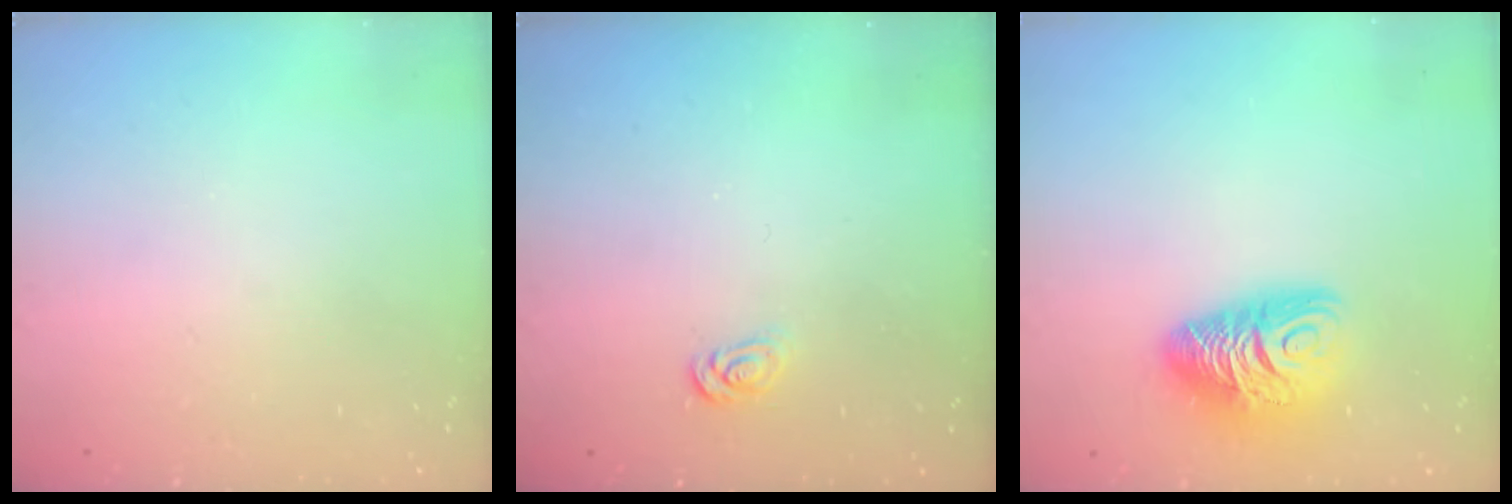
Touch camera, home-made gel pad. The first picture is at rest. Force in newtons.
{"total": 2.7, "press": 2.7, "slide": 0.3}
{"total": 12.4, "press": 12.3, "slide": 1.4}